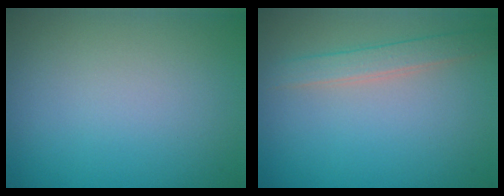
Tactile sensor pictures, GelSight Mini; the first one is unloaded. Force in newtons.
{"total": 2.2, "press": 2.2, "slide": 0.2}